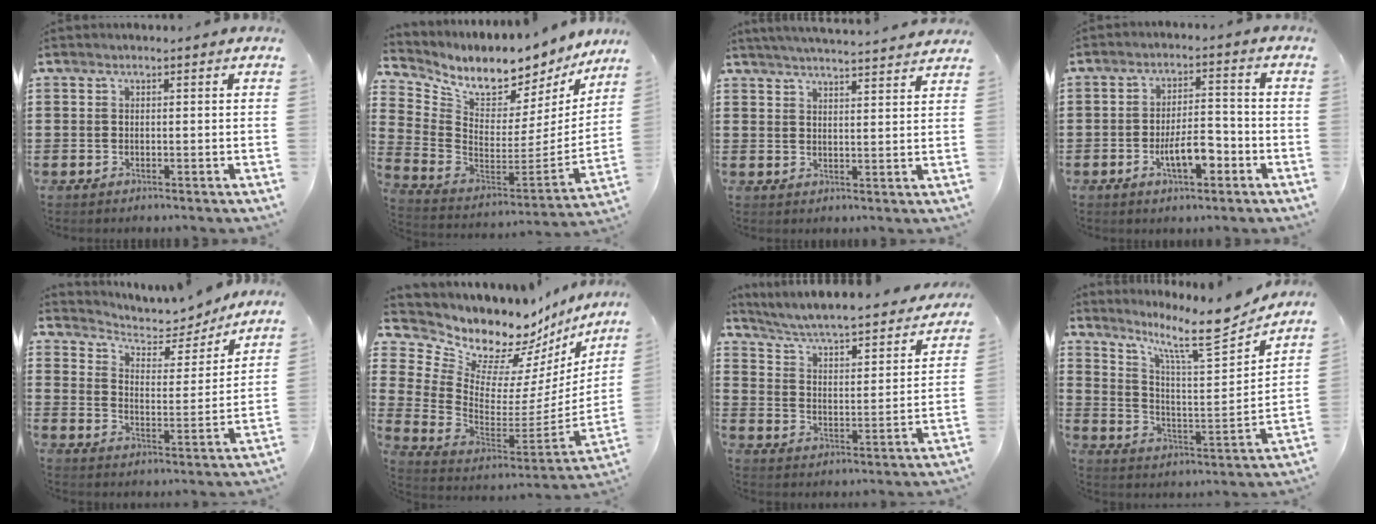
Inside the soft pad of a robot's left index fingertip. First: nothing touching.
{"total": 6.6, "force": [5.9, 2.2, 1.9], "torque": [-0.070, -0.064, 0.098]}
{"total": 3.8, "force": [3.7, -0.7, 0.6], "torque": [-0.023, -0.021, 0.064]}
{"total": 6.6, "force": [-2.8, 2.6, 5.4], "torque": [-0.095, 0.002, -0.056]}
{"total": 4.4, "force": [3.9, 1.7, 1.0], "torque": [-0.038, -0.031, 0.059]}
{"total": 9.6, "force": [8.3, 4.5, 1.6], "torque": [-0.070, -0.080, 0.144]}
{"total": 4.5, "force": [4.2, -0.1, 1.6], "torque": [-0.054, -0.040, 0.060]}
{"total": 11.6, "force": [9.4, 1.5, 6.7], "torque": [-0.135, -0.052, 0.153]}